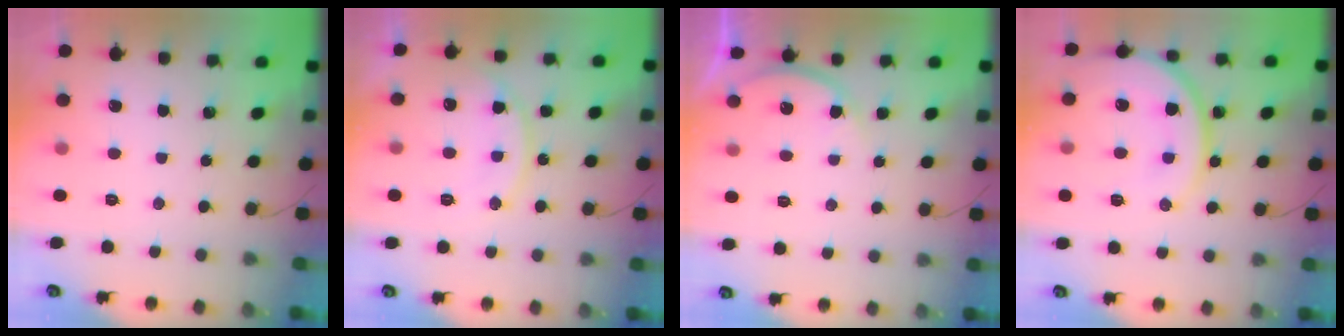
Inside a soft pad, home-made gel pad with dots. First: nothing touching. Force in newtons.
{"total": 14.3, "press": 14.3, "slide": 1.2}
{"total": 4.8, "press": 4.7, "slide": 0.6}
{"total": 15.9, "press": 15.6, "slide": 2.7}